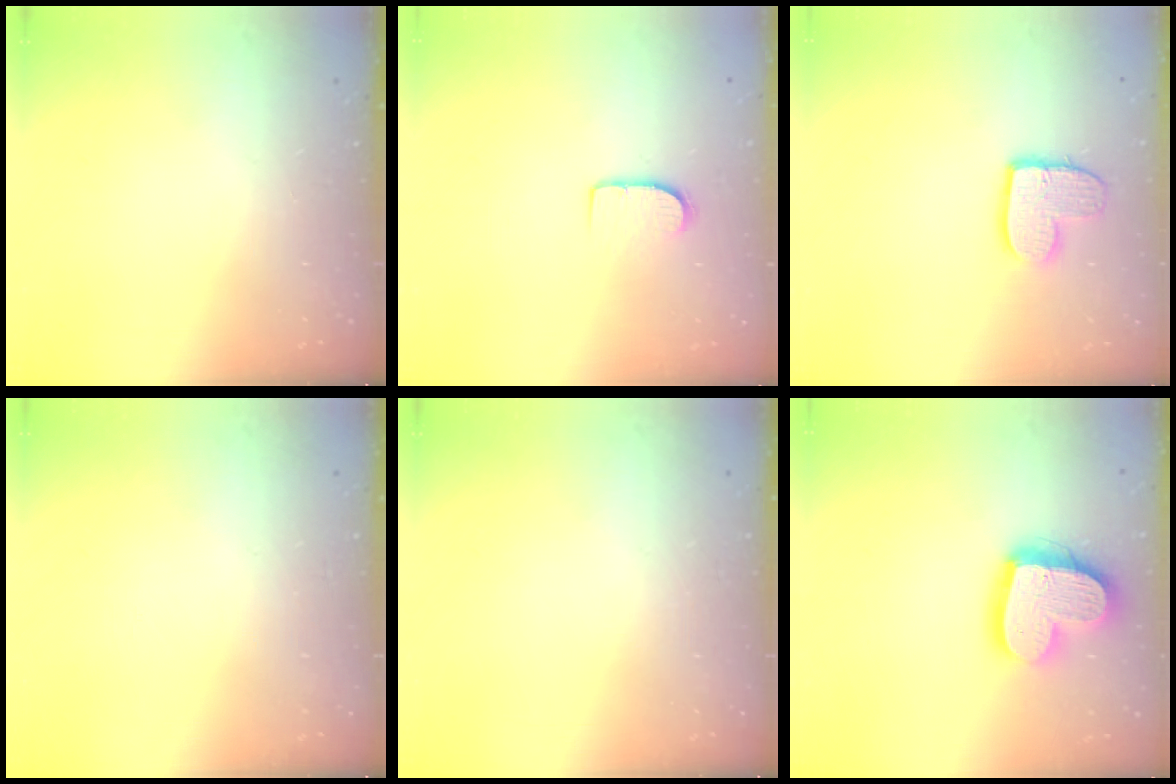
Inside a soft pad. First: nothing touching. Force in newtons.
{"total": 6.6, "press": 6.6, "slide": 0.5}
{"total": 9.8, "press": 9.8, "slide": 0.5}
{"total": 0.0}
{"total": 0.0}
{"total": 18.3, "press": 18.3, "slide": 1.6}